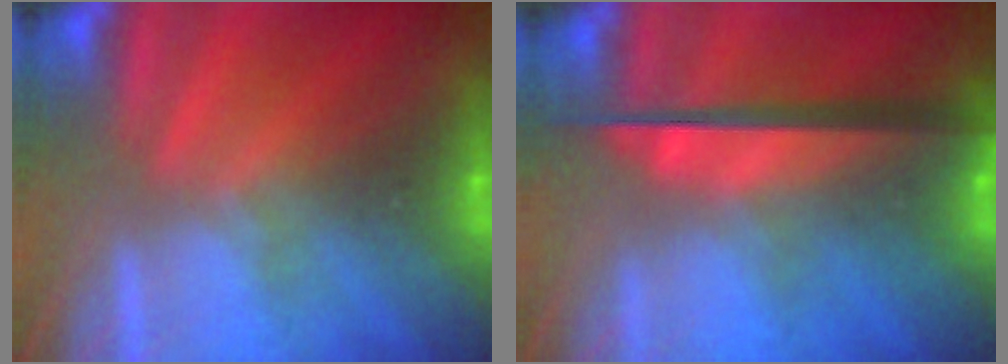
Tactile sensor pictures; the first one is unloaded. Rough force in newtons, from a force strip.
{"total": 10.2}